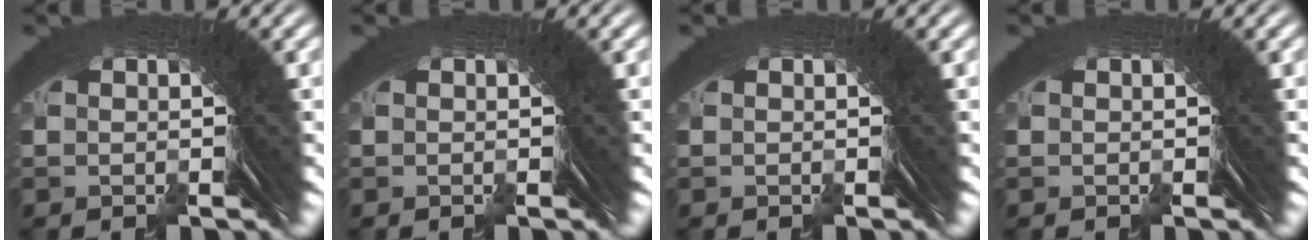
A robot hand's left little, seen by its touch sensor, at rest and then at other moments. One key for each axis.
{"total": 0.0}
{"total": 0.0}
{"total": 0.0}